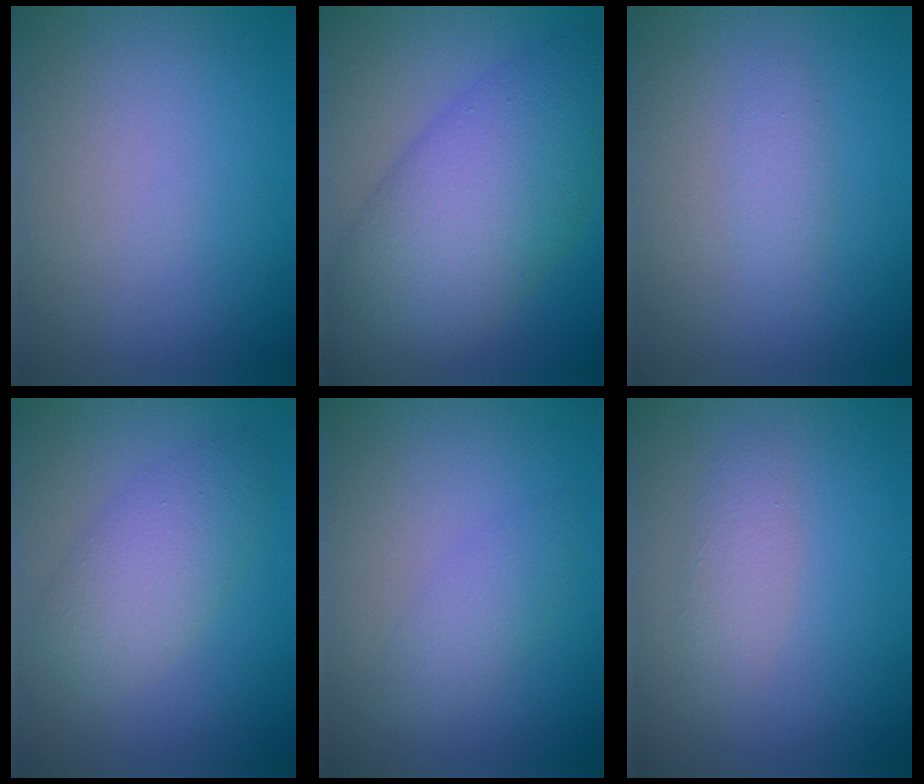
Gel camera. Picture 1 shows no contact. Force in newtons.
{"total": 10.8, "press": 10.8, "slide": 0.2}
{"total": 1.5, "press": 1.5, "slide": 0.1}
{"total": 4.4, "press": 4.4, "slide": 0.1}
{"total": 2.0, "press": 2.0, "slide": 0.1}
{"total": 1.8, "press": 1.8, "slide": 0.0}